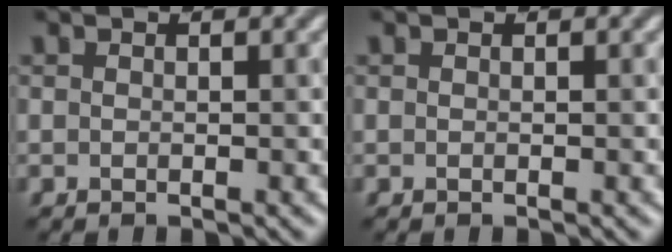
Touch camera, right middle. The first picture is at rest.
{"total": 0.0}